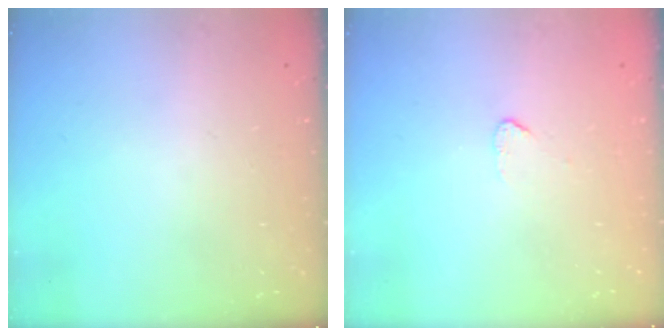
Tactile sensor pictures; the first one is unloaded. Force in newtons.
{"total": 2.6, "press": 2.6, "slide": 0.2}